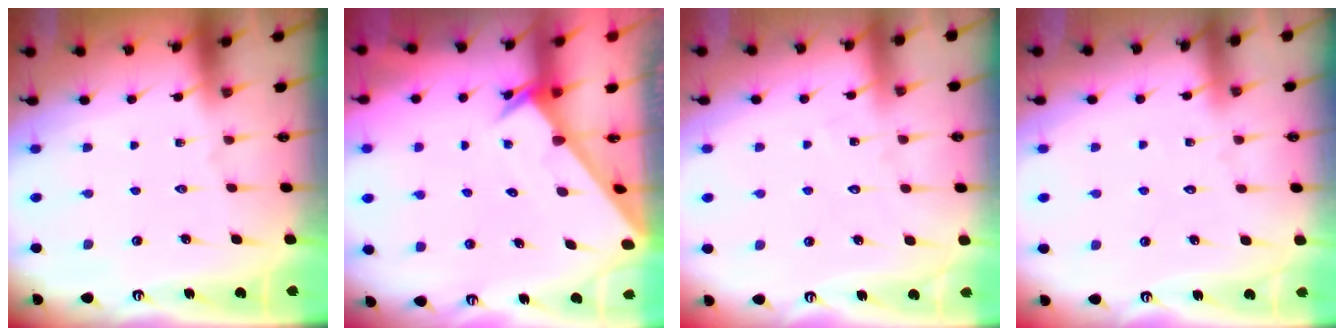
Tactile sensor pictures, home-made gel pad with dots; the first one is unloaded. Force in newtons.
{"total": 2.0, "press": 2.0, "slide": 0.1}
{"total": 5.3, "press": 5.3, "slide": 0.3}
{"total": 2.8, "press": 2.8, "slide": 0.3}